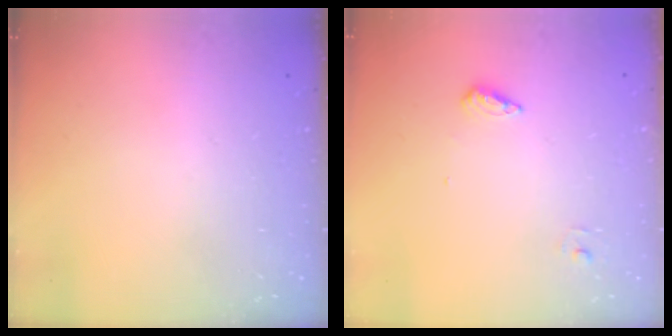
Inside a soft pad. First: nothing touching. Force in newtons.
{"total": 5.9, "press": 5.8, "slide": 1.4}